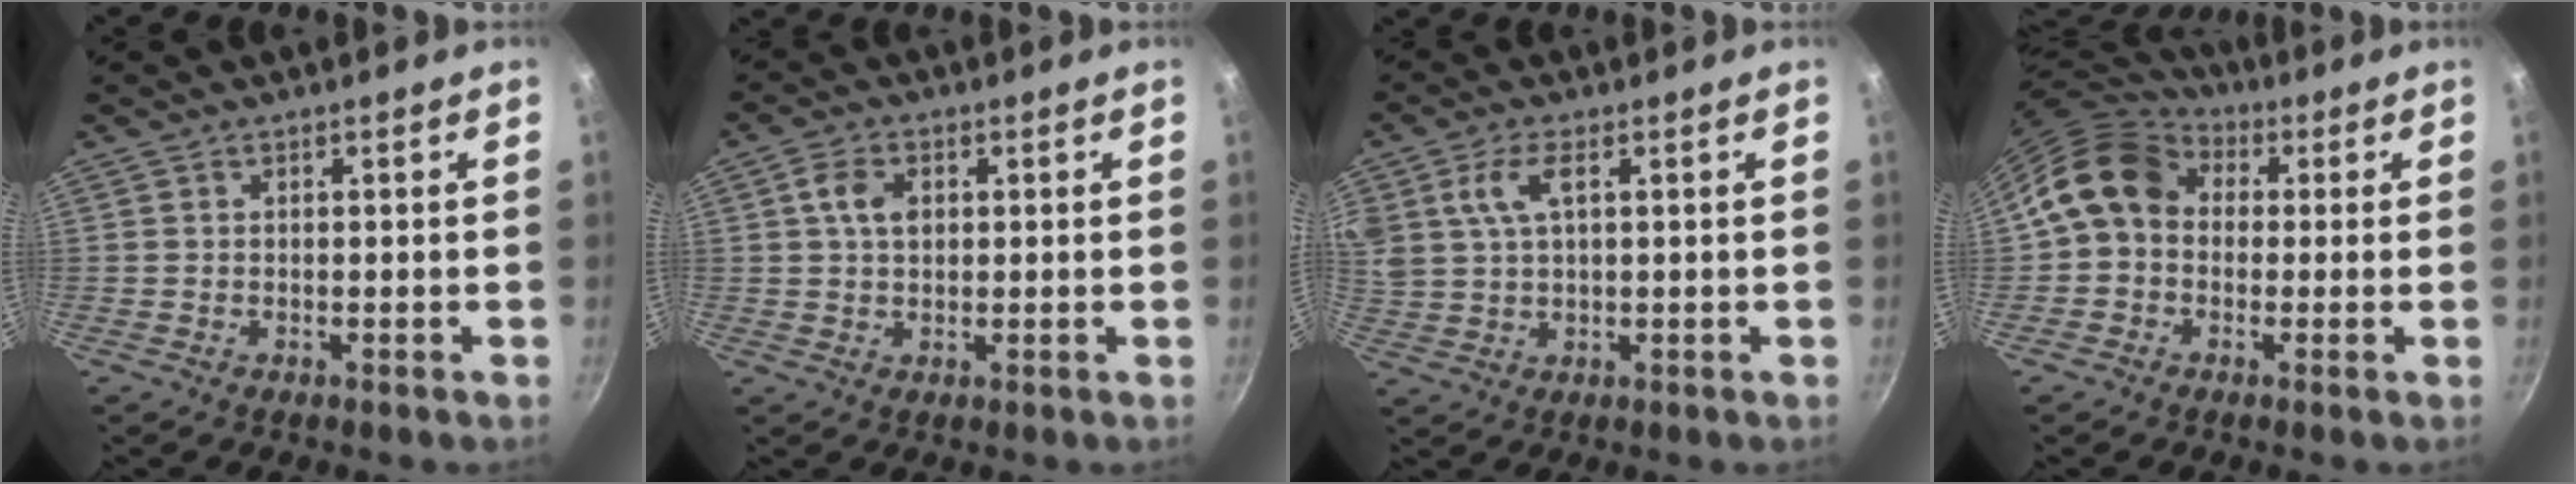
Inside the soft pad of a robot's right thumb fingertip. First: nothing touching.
{"total": 4.8, "force": [1.1, 3.2, 3.3], "torque": [-0.056, 0.004, 0.016]}
{"total": 7.8, "force": [2.9, 4.1, 6.0], "torque": [-0.118, 0.010, 0.056]}
{"total": 11.6, "force": [1.4, 9.5, 6.6], "torque": [-0.093, 0.024, 0.001]}